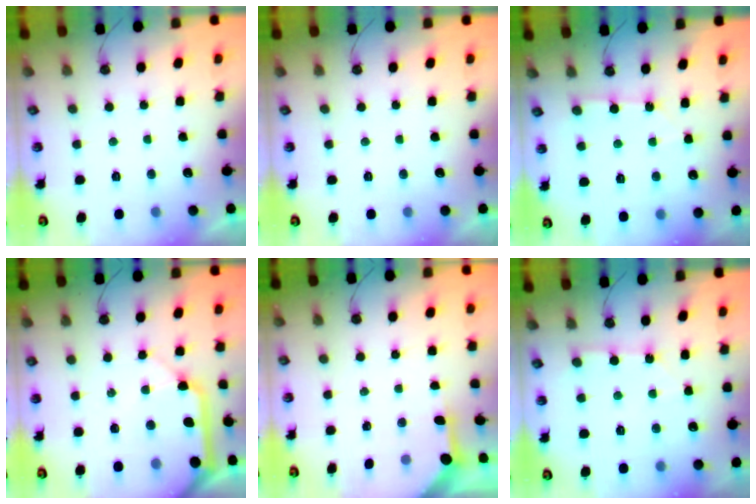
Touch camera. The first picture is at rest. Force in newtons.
{"total": 0.0}
{"total": 2.5, "press": 2.5, "slide": 0.3}
{"total": 13.3, "press": 13.2, "slide": 1.7}
{"total": 3.5, "press": 3.5, "slide": 0.3}
{"total": 2.4, "press": 2.4, "slide": 0.4}